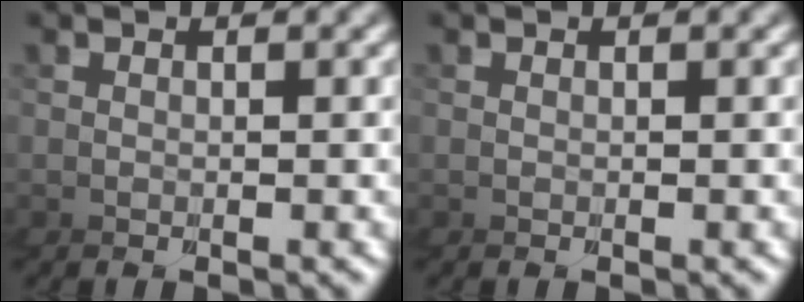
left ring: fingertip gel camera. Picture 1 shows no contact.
{"total": 0.0}